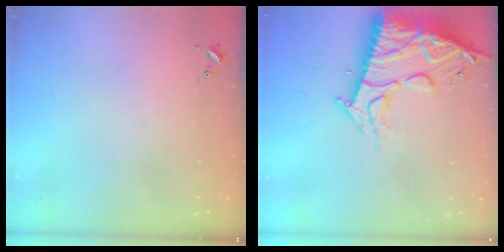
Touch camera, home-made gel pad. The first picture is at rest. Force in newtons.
{"total": 18.9, "press": 18.8, "slide": 1.8}